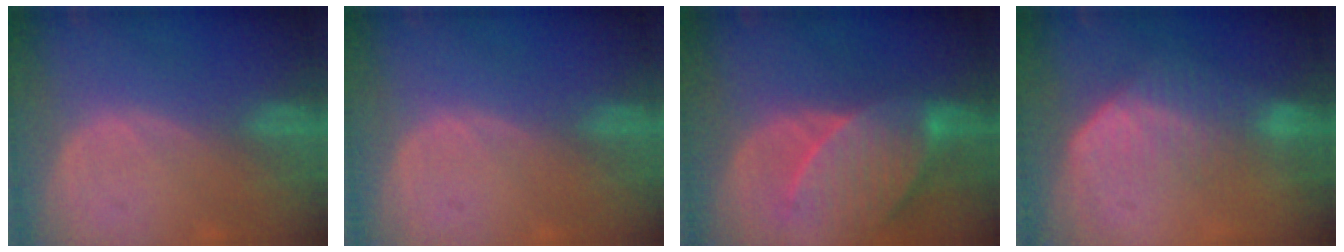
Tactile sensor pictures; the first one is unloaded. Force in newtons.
{"total": 0.0}
{"total": 9.5, "press": 8.6, "slide": 3.8}
{"total": 7.3, "press": 6.2, "slide": 3.8}